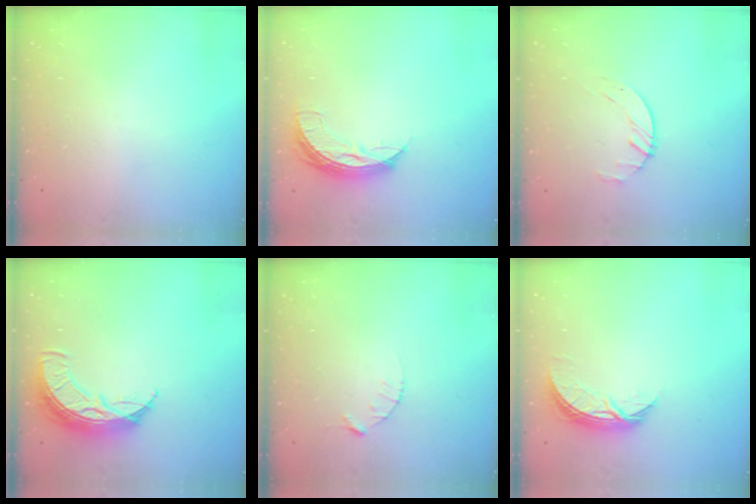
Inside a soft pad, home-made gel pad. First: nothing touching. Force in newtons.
{"total": 7.0, "press": 7.0, "slide": 0.7}
{"total": 1.6, "press": 1.6, "slide": 0.3}
{"total": 10.9, "press": 10.9, "slide": 0.7}
{"total": 3.1, "press": 3.1, "slide": 0.4}
{"total": 7.6, "press": 7.6, "slide": 0.5}